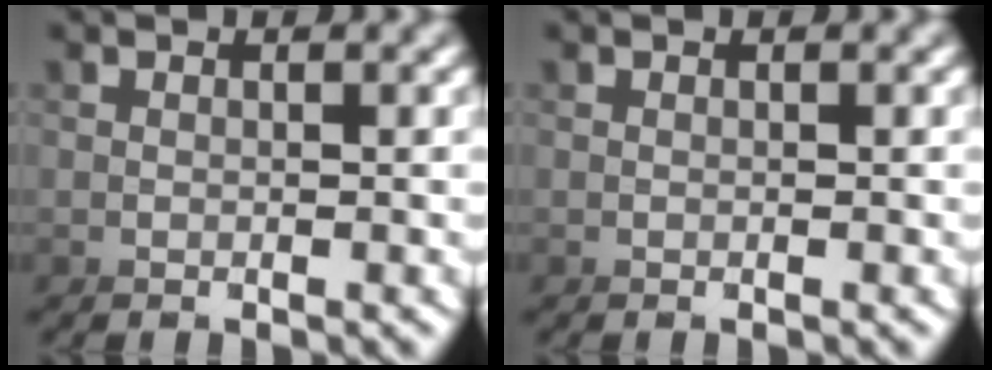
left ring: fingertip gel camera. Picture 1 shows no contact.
{"total": 0.0}